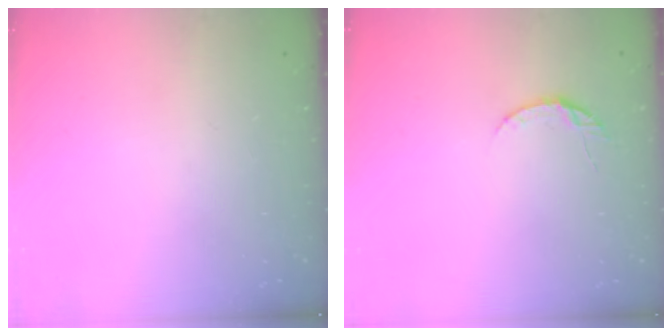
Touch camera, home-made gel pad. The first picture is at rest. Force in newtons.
{"total": 3.8, "press": 3.8, "slide": 0.4}